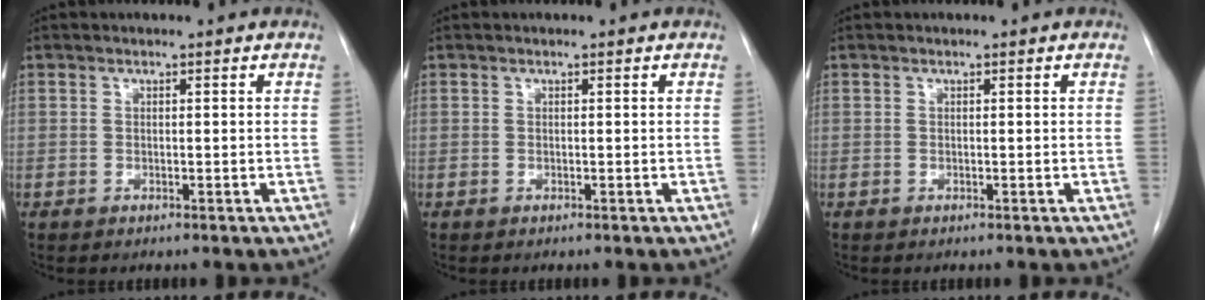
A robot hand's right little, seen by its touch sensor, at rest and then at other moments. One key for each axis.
{"total": 0.0}
{"total": 0.0}